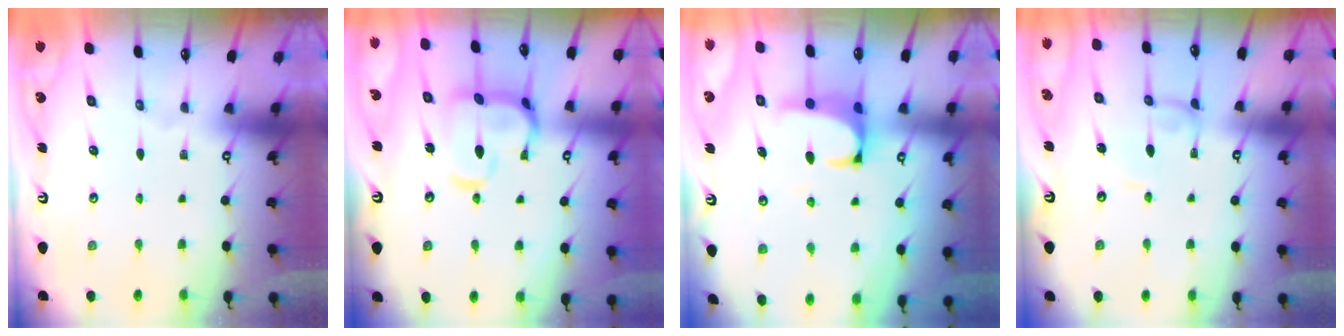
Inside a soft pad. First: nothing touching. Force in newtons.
{"total": 6.9, "press": 6.9, "slide": 0.7}
{"total": 1.7, "press": 1.5, "slide": 0.7}
{"total": 1.1, "press": 1.0, "slide": 0.3}